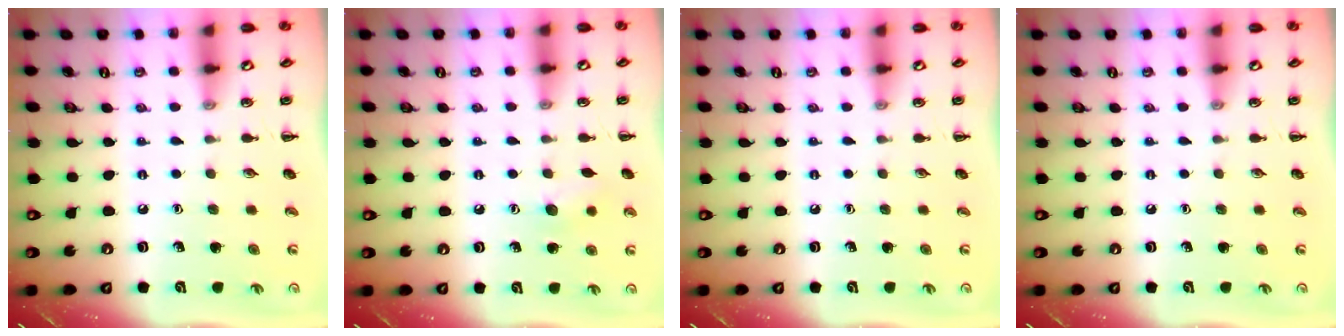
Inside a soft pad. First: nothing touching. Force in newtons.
{"total": 6.9, "press": 6.7, "slide": 1.7}
{"total": 0.0}
{"total": 0.0}